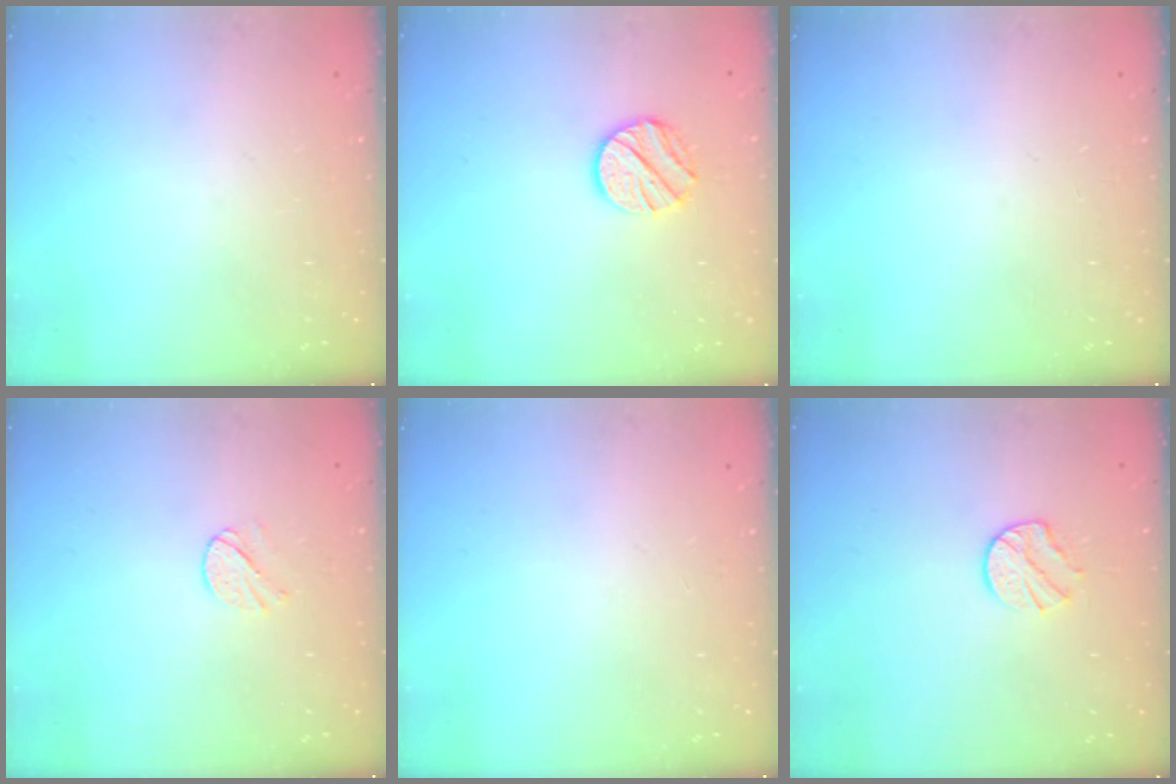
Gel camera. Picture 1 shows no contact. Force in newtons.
{"total": 10.3, "press": 10.3, "slide": 0.9}
{"total": 0.0}
{"total": 3.9, "press": 3.9, "slide": 0.4}
{"total": 0.0}
{"total": 7.7, "press": 7.7, "slide": 0.7}